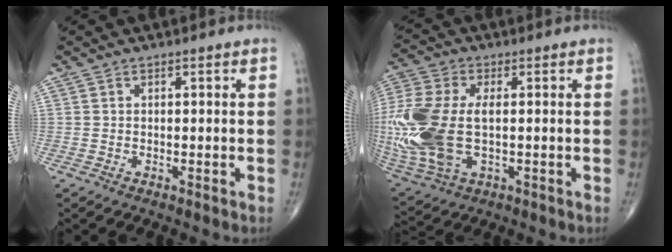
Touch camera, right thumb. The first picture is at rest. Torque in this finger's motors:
{"motor_torque": [2.42, 2.42, 1.73, -0.10, 0.27]}